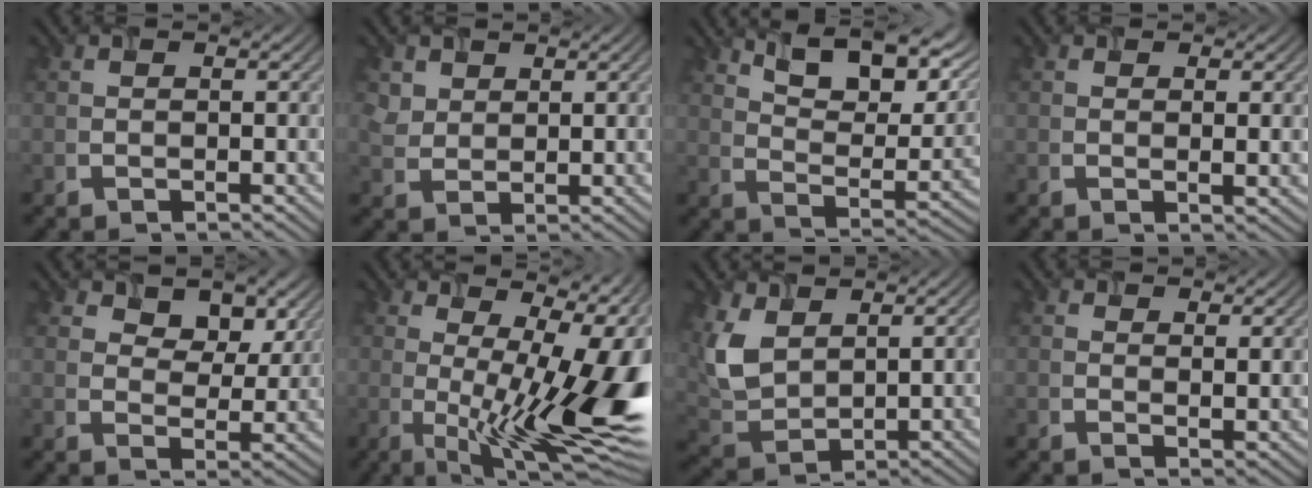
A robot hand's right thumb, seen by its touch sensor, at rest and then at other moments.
{"total": 2.4, "force": [1.7, 1.7, 0.1], "torque": [-0.014, -0.004, 0.046]}
{"total": 12.2, "force": [8.8, 3.9, 7.4], "torque": [-0.140, -0.005, 0.153]}
{"total": 1.2, "force": [0.3, 0.3, 1.1], "torque": [-0.017, -0.006, 0.014]}
{"total": 6.3, "force": [4.1, 3.8, 2.8], "torque": [-0.051, -0.015, 0.073]}
{"total": 16.8, "force": [0.9, 4.7, 16.1], "torque": [-0.190, 0.009, 0.030]}
{"total": 6.3, "force": [3.2, 3.9, 3.9], "torque": [-0.107, -0.006, 0.076]}
{"total": 1.4, "force": [1.2, 0.3, 0.7], "torque": [-0.012, -0.010, 0.030]}